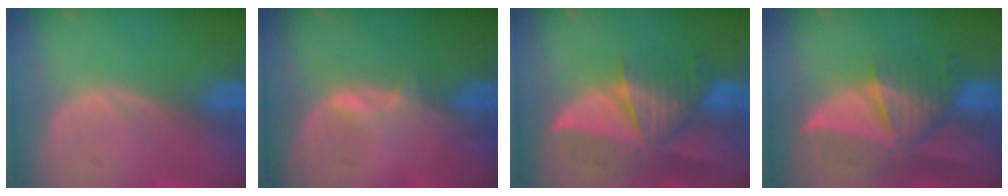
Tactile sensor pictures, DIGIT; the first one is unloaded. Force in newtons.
{"total": 2.1, "press": 2.0, "slide": 0.4}
{"total": 9.5, "press": 8.5, "slide": 4.3}
{"total": 9.2, "press": 8.3, "slide": 4.0}